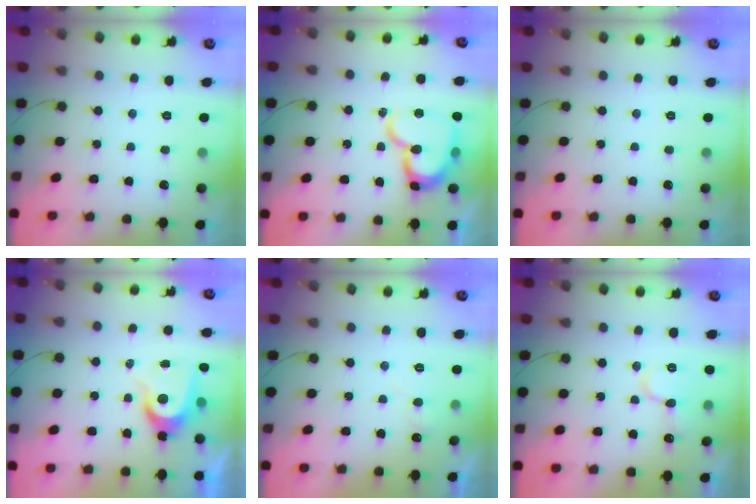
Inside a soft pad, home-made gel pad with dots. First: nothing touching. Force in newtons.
{"total": 17.0, "press": 17.0, "slide": 1.4}
{"total": 0.0}
{"total": 7.0, "press": 7.0, "slide": 0.2}
{"total": 5.1, "press": 5.0, "slide": 0.5}
{"total": 9.9, "press": 9.8, "slide": 1.5}